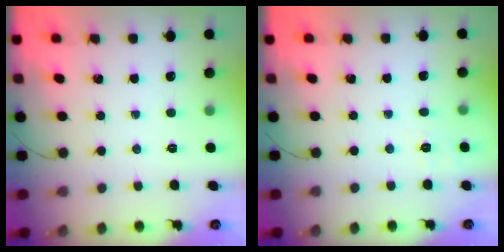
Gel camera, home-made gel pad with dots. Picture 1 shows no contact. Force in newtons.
{"total": 2.0, "press": 0.4, "slide": 1.9}